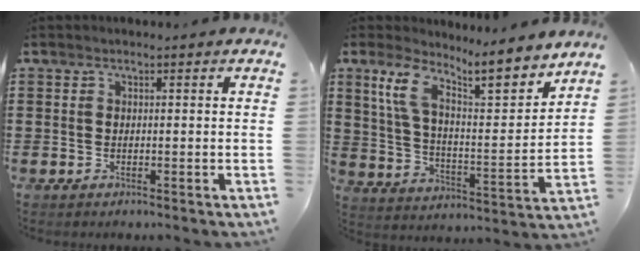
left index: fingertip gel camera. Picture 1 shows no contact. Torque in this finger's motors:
{"motor_torque": [2.12, -0.02, 0.43, 0.12]}